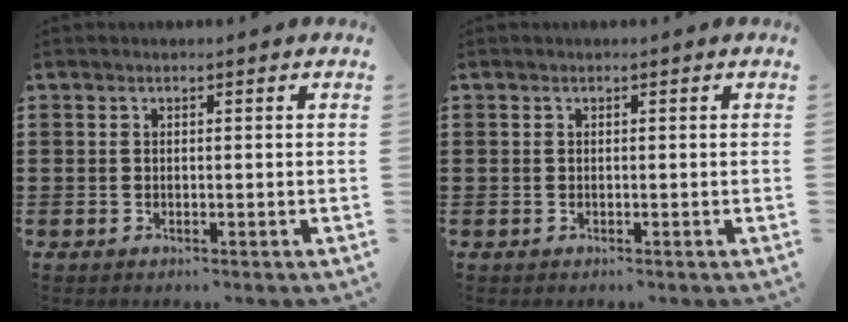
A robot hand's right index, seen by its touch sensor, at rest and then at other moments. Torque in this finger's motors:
{"motor_torque": [1.05, 1.09, -0.12, -0.09]}